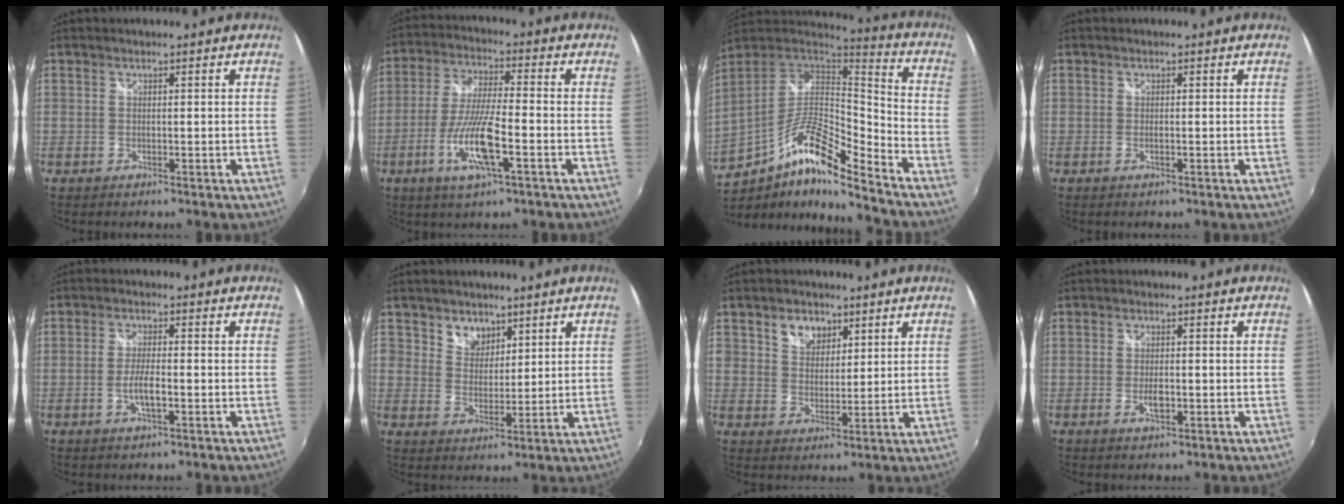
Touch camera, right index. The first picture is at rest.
{"total": 11.6, "force": [-4.5, 2.0, 10.5], "torque": [-0.216, -0.008, -0.089]}
{"total": 17.8, "force": [-10.3, 3.6, 14.0], "torque": [-0.270, -0.021, -0.196]}
{"total": 0.7, "force": [-0.3, 0.2, 0.6], "torque": [-0.012, 0.000, -0.006]}
{"total": 4.1, "force": [-1.4, 0.8, 3.7], "torque": [-0.077, 0.000, -0.025]}
{"total": 5.4, "force": [3.2, 4.2, 1.0], "torque": [-0.010, 0.009, 0.059]}
{"total": 6.1, "force": [3.2, 4.6, 2.4], "torque": [-0.038, 0.015, 0.060]}
{"total": 2.8, "force": [-0.9, 1.3, 2.3], "torque": [-0.043, -0.002, -0.016]}